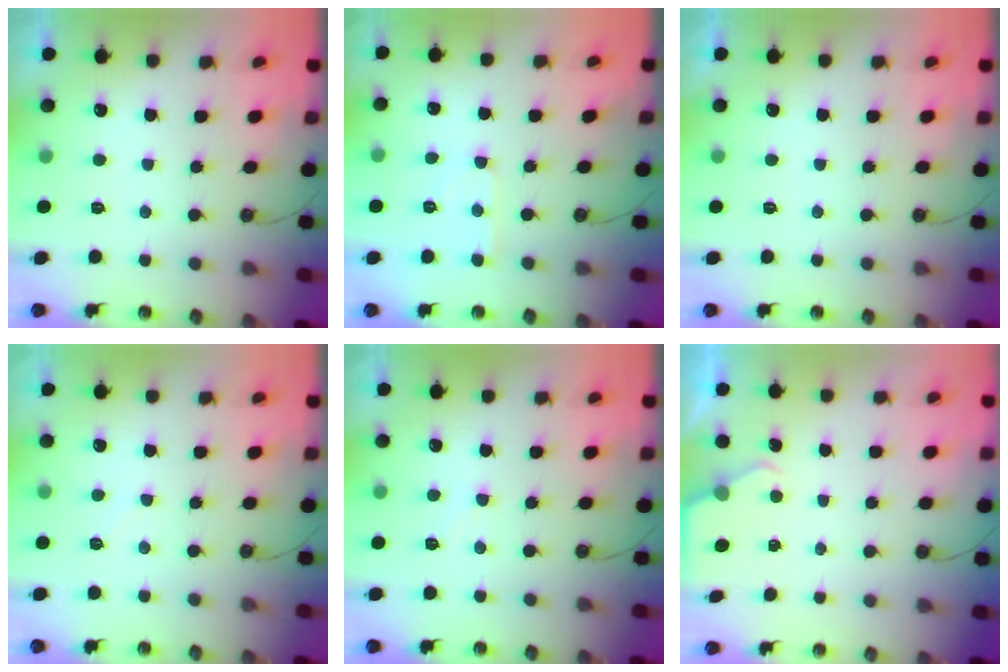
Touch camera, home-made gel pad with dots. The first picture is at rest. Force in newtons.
{"total": 3.9, "press": 3.9, "slide": 0.4}
{"total": 0.0}
{"total": 4.8, "press": 4.8, "slide": 0.6}
{"total": 3.2, "press": 3.2, "slide": 0.5}
{"total": 2.8, "press": 2.8, "slide": 0.5}